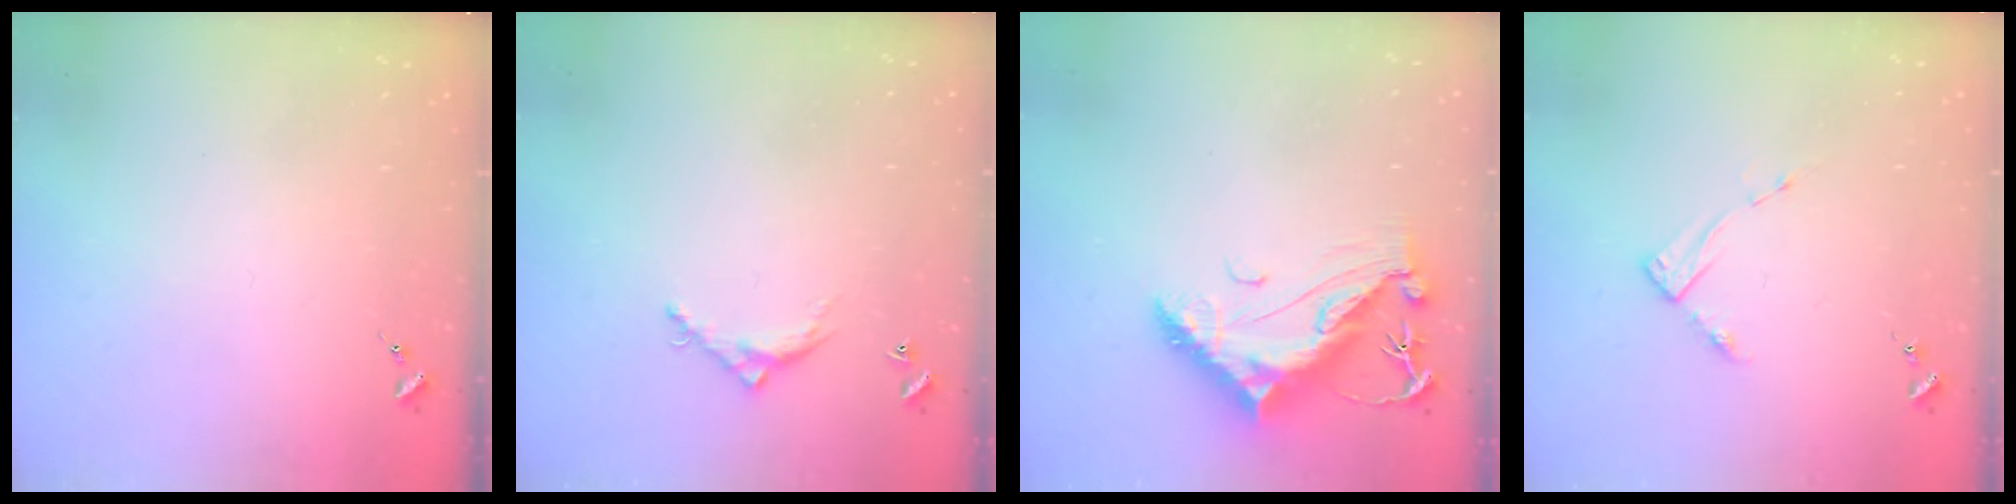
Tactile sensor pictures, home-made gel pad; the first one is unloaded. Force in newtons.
{"total": 6.0, "press": 6.0, "slide": 0.3}
{"total": 13.0, "press": 12.9, "slide": 1.6}
{"total": 2.8, "press": 2.8, "slide": 0.4}